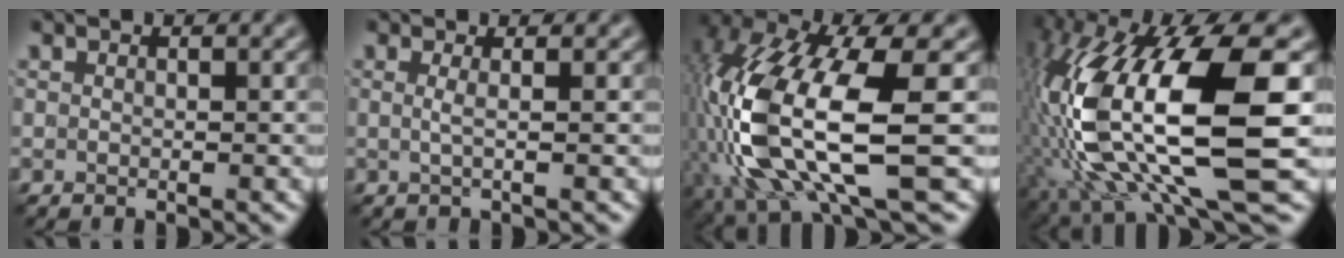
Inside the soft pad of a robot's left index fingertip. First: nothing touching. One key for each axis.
{"total": 1.3, "fx": 0.0, "fy": 0.3, "fz": 1.3, "tx": -0.020, "ty": -0.001, "tz": -0.005}
{"total": 13.4, "fx": -2.3, "fy": 5.3, "fz": 12.0, "tx": -0.270, "ty": -0.021, "tz": -0.041}
{"total": 15.0, "fx": -0.9, "fy": 5.2, "fz": 14.1, "tx": -0.283, "ty": -0.007, "tz": -0.014}